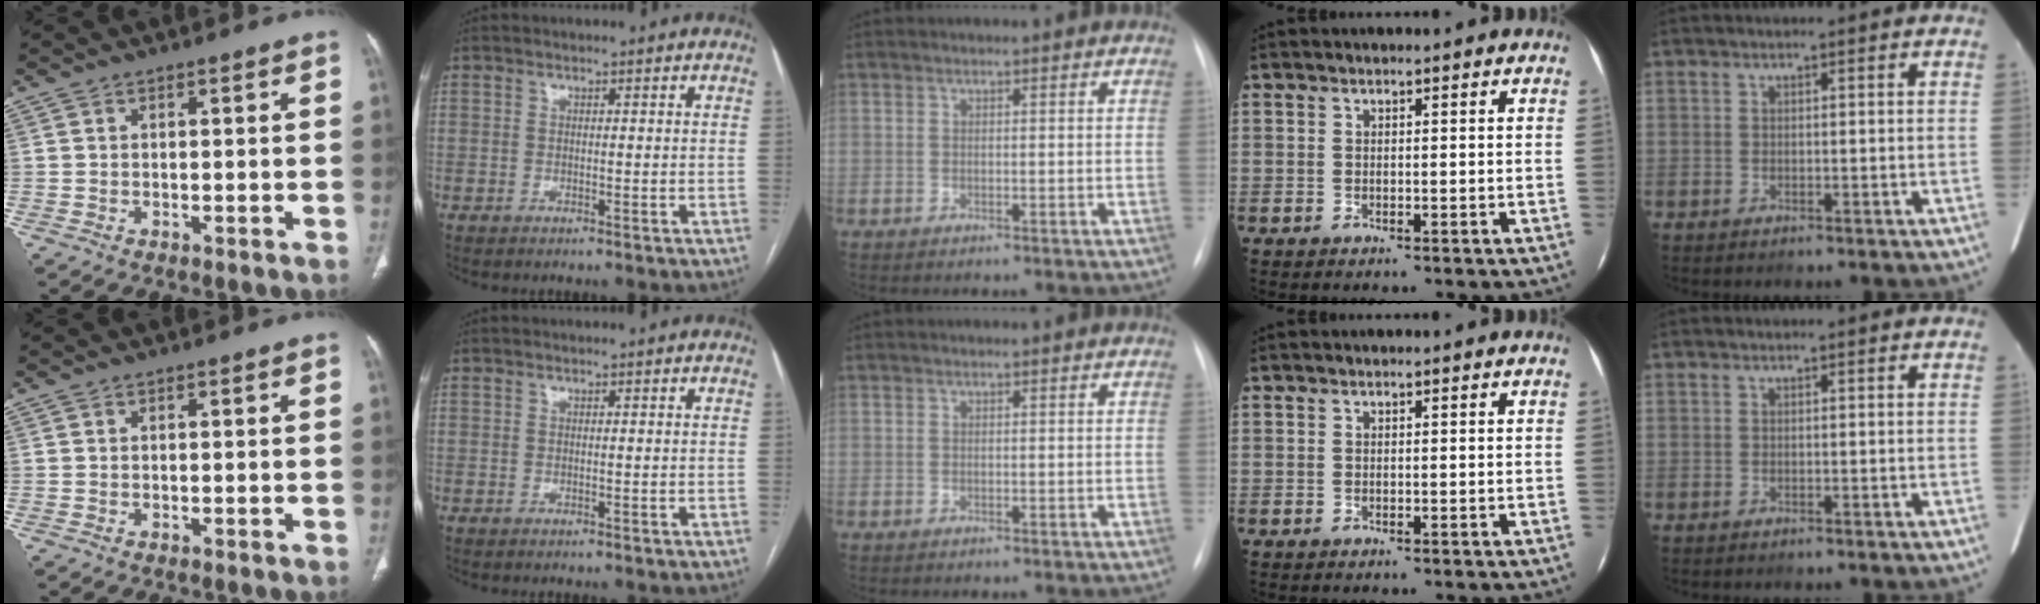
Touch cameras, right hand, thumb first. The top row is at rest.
{}